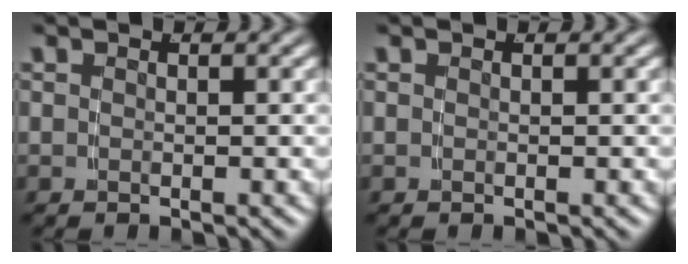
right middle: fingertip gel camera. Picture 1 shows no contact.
{"total": 0.0}